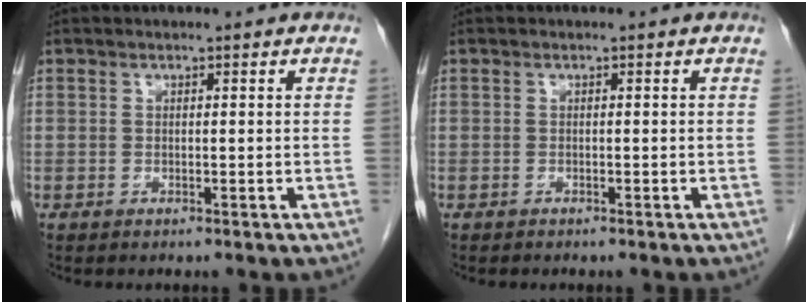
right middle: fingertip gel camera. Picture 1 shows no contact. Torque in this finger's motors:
{"motor_torque": [-0.20, -0.29, -0.03, -0.01]}